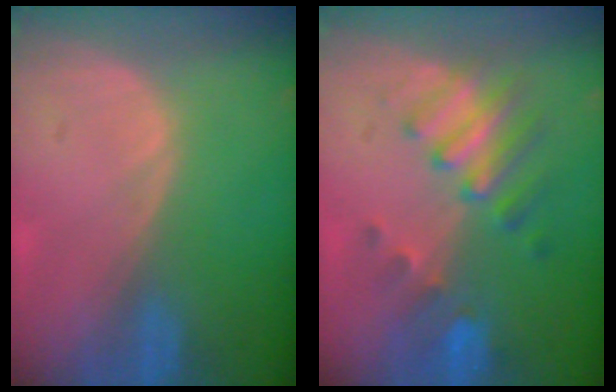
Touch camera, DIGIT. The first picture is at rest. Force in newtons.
{"total": 7.7, "press": 6.9, "slide": 3.3}